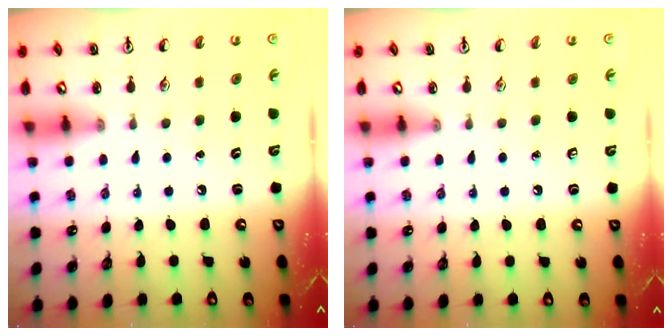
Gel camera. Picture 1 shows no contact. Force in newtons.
{"total": 0.0}